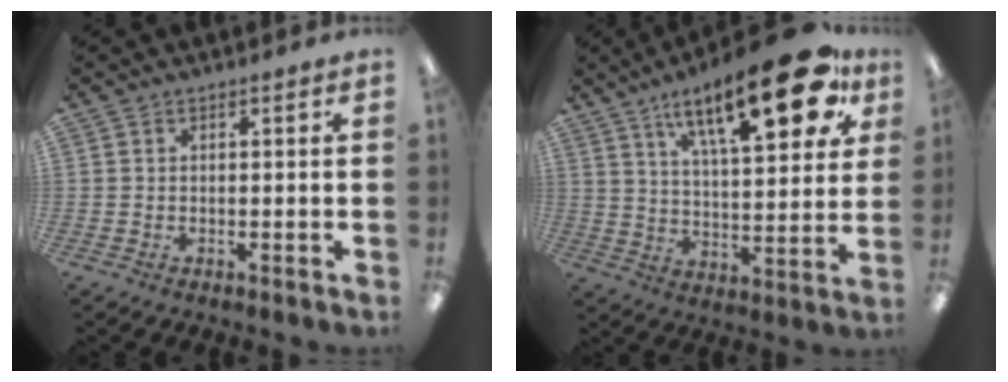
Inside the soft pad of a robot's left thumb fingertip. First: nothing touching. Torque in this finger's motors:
{"motor_torque": [0.47, 0.64, 1.39, -1.38, 0.18]}